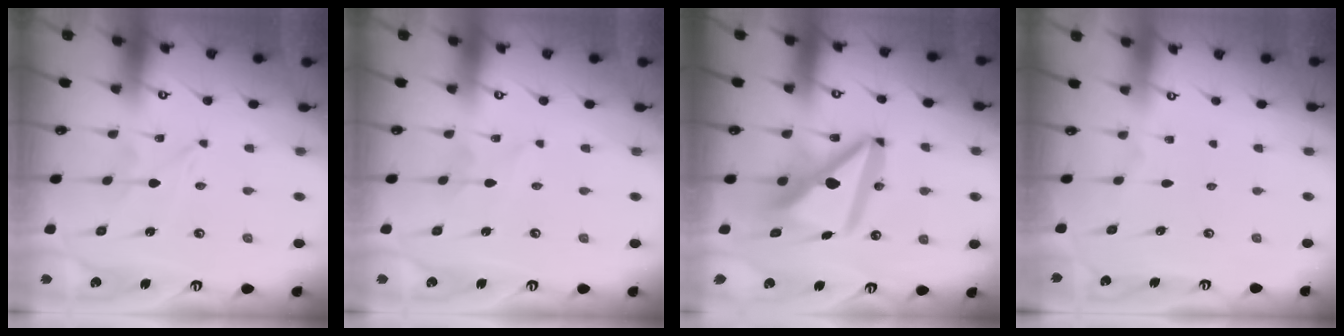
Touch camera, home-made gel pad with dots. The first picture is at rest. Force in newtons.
{"total": 1.2, "press": 1.1, "slide": 0.2}
{"total": 16.1, "press": 16.0, "slide": 1.4}
{"total": 0.0}